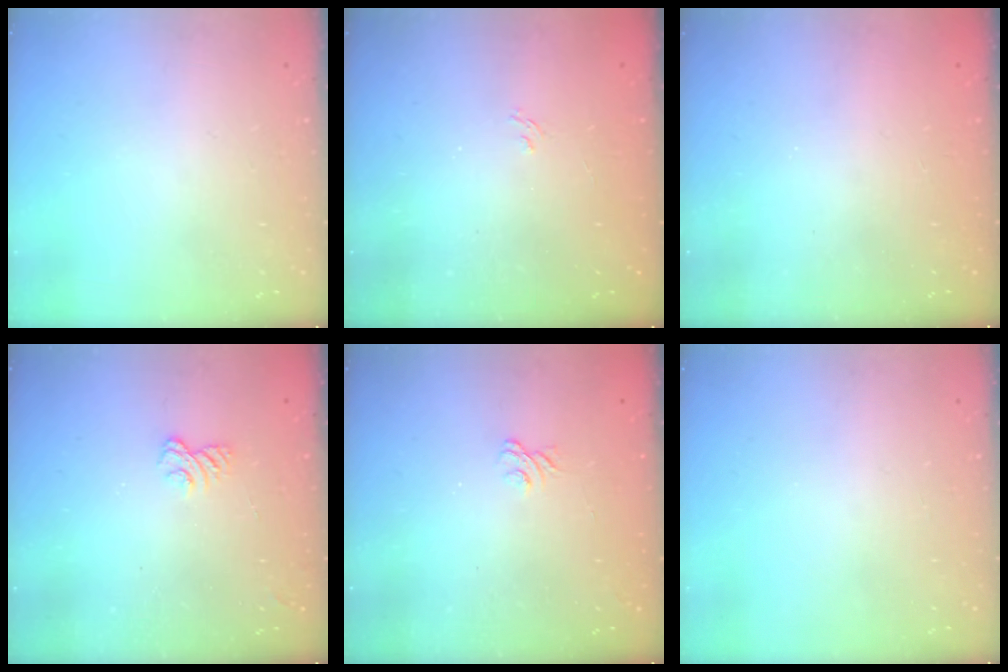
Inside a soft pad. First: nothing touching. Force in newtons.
{"total": 1.3, "press": 0.7, "slide": 1.2}
{"total": 2.4, "press": 2.3, "slide": 0.8}
{"total": 2.6, "press": 2.2, "slide": 1.3}
{"total": 1.8, "press": 1.4, "slide": 1.1}
{"total": 0.0}